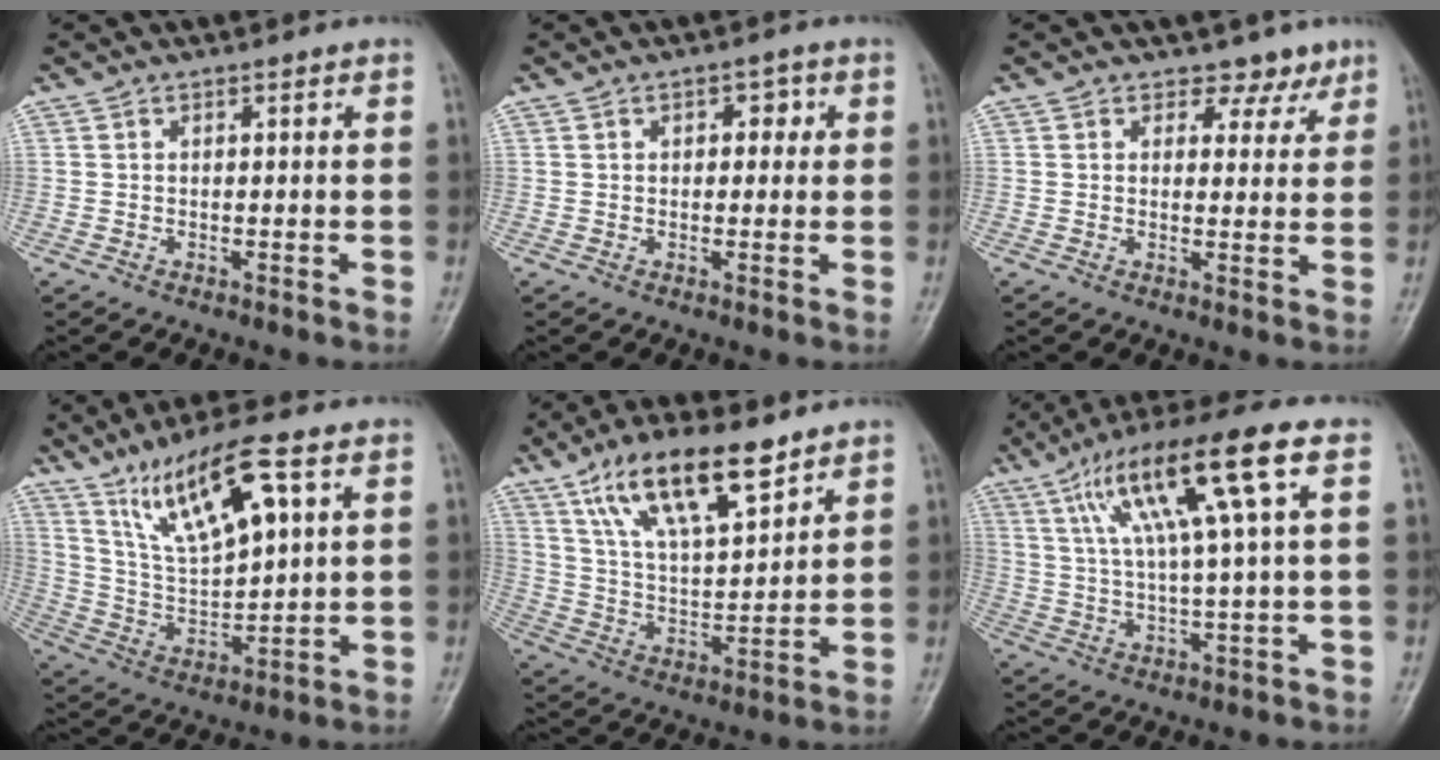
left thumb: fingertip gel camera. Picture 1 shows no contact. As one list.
[{"total": 3.3, "force": [0.9, 2.2, 2.3], "torque": [-0.008, 0.003, 0.006]}, {"total": 4.0, "force": [3.0, 2.7, 0.4], "torque": [0.023, -0.018, 0.035]}, {"total": 15.1, "force": [7.6, 4.6, 12.2], "torque": [-0.207, -0.021, 0.154]}, {"total": 16.7, "force": [10.3, 5.9, 11.7], "torque": [-0.180, -0.038, 0.192]}, {"total": 16.3, "force": [6.2, 2.0, 15.0], "torque": [-0.277, 0.008, 0.105]}]